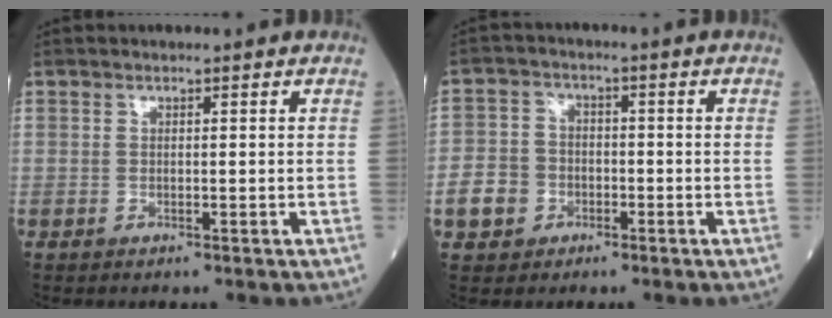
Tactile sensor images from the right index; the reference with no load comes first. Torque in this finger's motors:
{"motor_torque": [0.98, -0.52, 0.46, 0.03]}